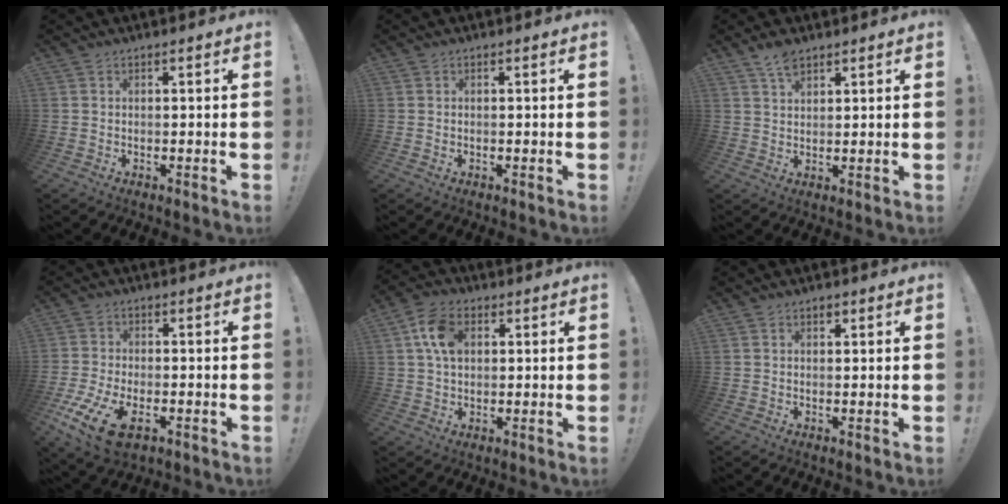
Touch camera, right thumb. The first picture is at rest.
{"total": 0.0}
{"total": 4.5, "force": [3.2, 2.0, 2.4], "torque": [-0.045, -0.013, 0.059]}
{"total": 11.6, "force": [-5.4, 5.5, 8.6], "torque": [-0.185, 0.012, -0.094]}
{"total": 9.8, "force": [2.5, 6.8, 6.6], "torque": [-0.132, 0.012, 0.050]}
{"total": 1.1, "force": [0.7, 0.7, 0.5], "torque": [-0.007, -0.001, 0.013]}